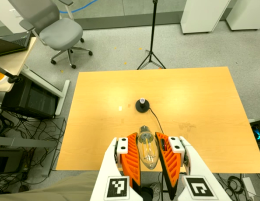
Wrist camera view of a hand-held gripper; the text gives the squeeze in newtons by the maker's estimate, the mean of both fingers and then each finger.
{"total": 20.7, "left": 22.6, "right": 18.8}